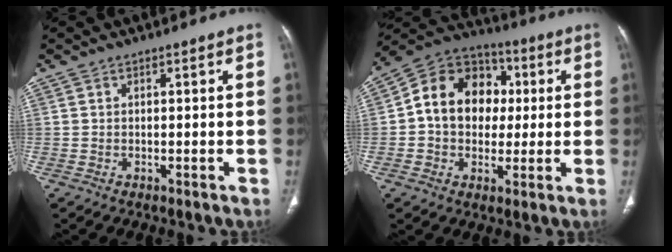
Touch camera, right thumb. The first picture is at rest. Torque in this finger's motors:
{"motor_torque": [-0.23, 0.68, 0.20, 0.02, 0.16]}